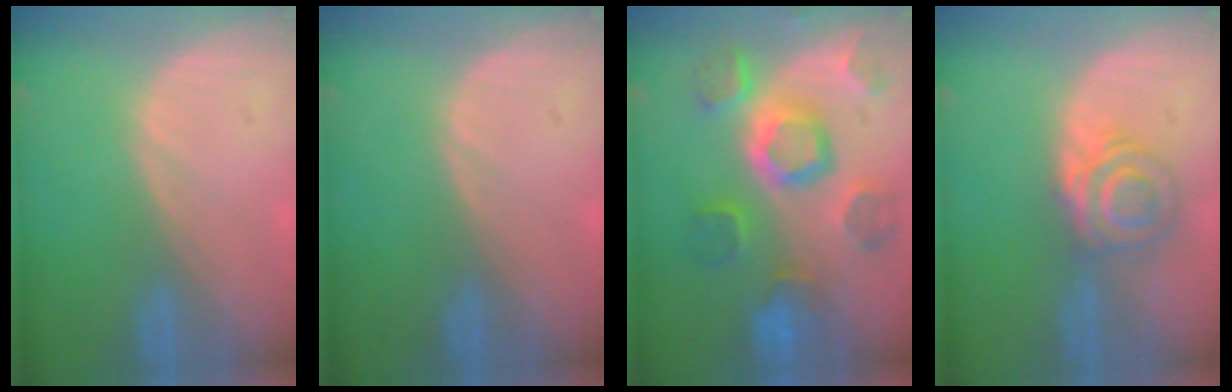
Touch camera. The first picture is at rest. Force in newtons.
{"total": 0.0}
{"total": 11.3, "press": 10.0, "slide": 5.2}
{"total": 6.0, "press": 5.5, "slide": 2.3}